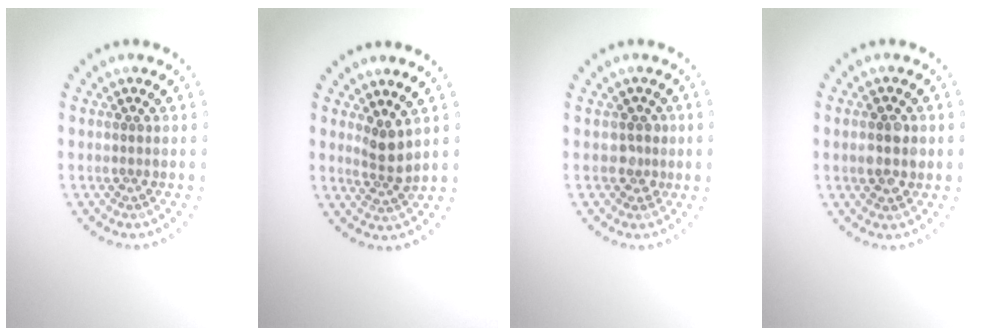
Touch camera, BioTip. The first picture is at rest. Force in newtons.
{"total": 2.3, "press": 1.8, "slide": 1.3}
{"total": 1.5, "press": 1.2, "slide": 0.9}
{"total": 2.8, "press": 2.8, "slide": 0.1}